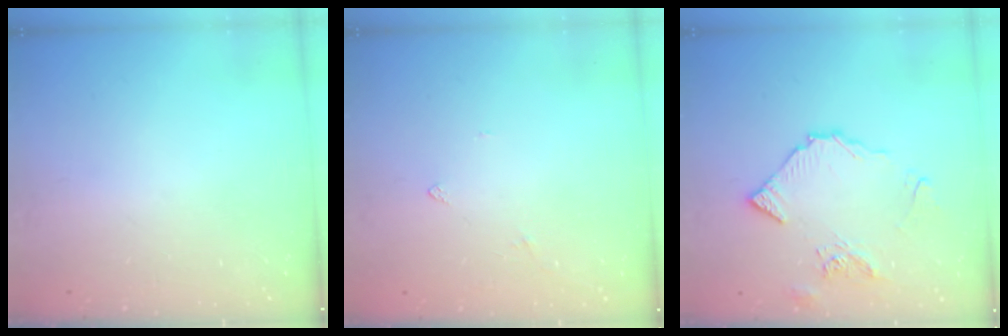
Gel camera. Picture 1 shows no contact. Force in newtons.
{"total": 2.6, "press": 2.6, "slide": 0.5}
{"total": 10.1, "press": 10.0, "slide": 1.1}